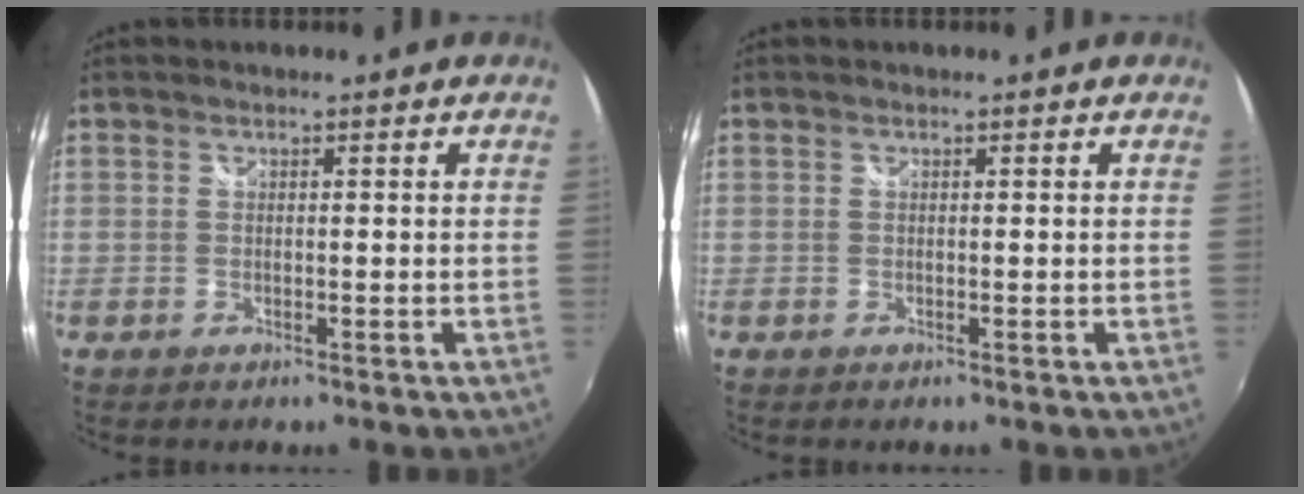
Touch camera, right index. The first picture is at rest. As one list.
[{"total": 0.0}]